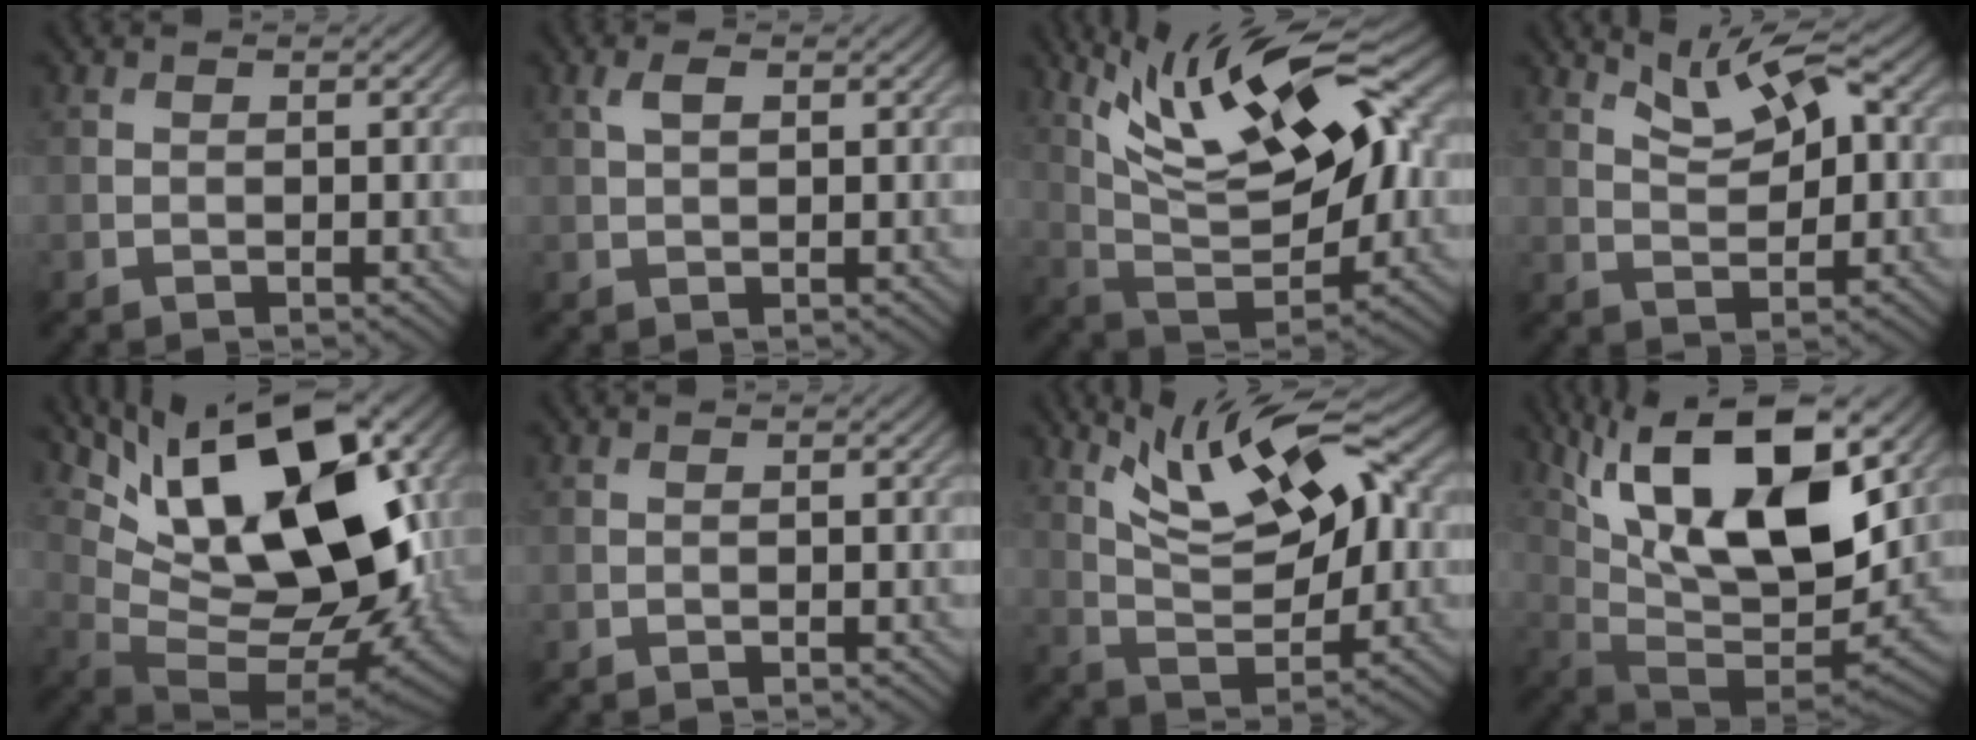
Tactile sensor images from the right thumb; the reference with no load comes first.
{"total": 2.0, "force": [0.8, 0.9, 1.6], "torque": [-0.036, 0.004, 0.014]}
{"total": 16.2, "force": [7.2, 5.5, 13.4], "torque": [-0.246, 0.011, 0.125]}
{"total": 5.6, "force": [2.8, 2.2, 4.4], "torque": [-0.082, 0.006, 0.050]}
{"total": 19.0, "force": [6.2, 9.0, 15.5], "torque": [-0.252, 0.019, 0.105]}
{"total": 0.0}
{"total": 12.8, "force": [6.0, 4.4, 10.4], "torque": [-0.181, 0.013, 0.090]}
{"total": 19.1, "force": [8.4, 7.7, 15.3], "torque": [-0.284, 0.026, 0.141]}